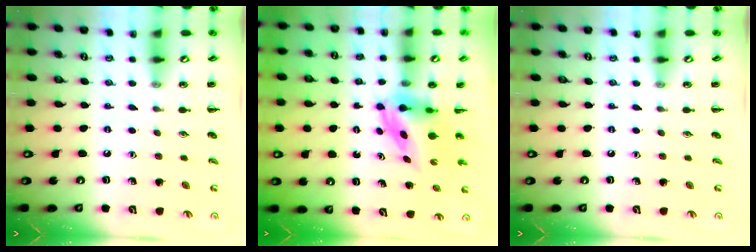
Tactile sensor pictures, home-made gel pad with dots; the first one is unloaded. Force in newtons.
{"total": 3.8, "press": 3.7, "slide": 1.0}
{"total": 0.0}